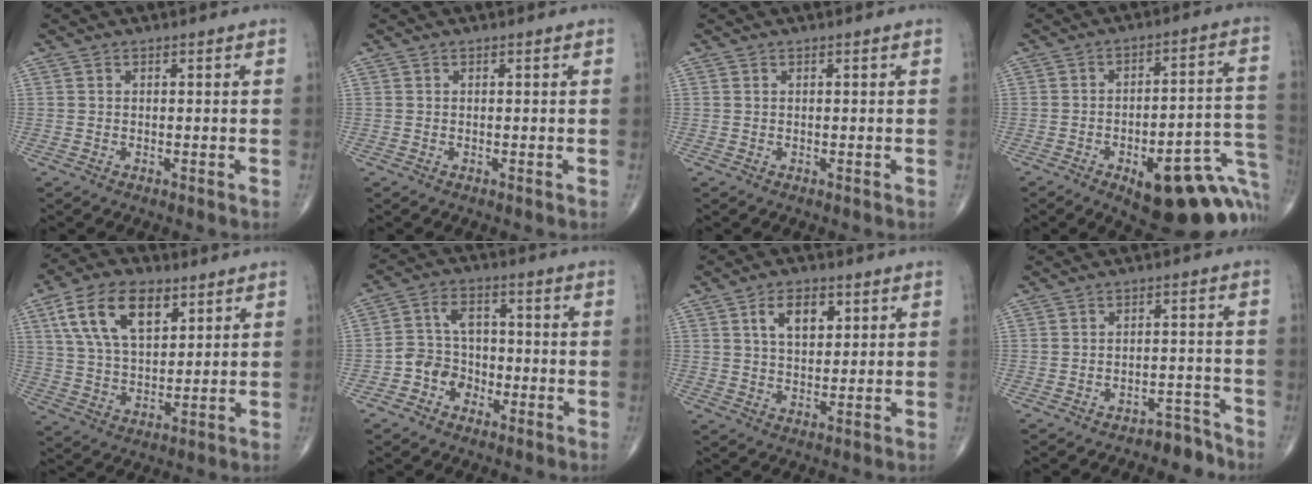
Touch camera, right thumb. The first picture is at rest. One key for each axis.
{"total": 0.0}
{"total": 0.0}
{"total": 23.5, "fx": -10.1, "fy": 9.0, "fz": 19.2, "tx": -0.168, "ty": 0.065, "tz": -0.118}
{"total": 14.9, "fx": 6.8, "fy": 8.2, "fz": 10.5, "tx": -0.174, "ty": -0.015, "tz": 0.127}
{"total": 7.5, "fx": -2.9, "fy": 6.3, "fz": 2.9, "tx": -0.026, "ty": 0.034, "tz": -0.059}
{"total": 7.1, "fx": 2.8, "fy": 4.2, "fz": 5.1, "tx": -0.067, "ty": -0.009, "tz": 0.049}
{"total": 5.7, "fx": -5.2, "fy": 2.5, "fz": 0.3, "tx": 0.015, "ty": 0.067, "tz": -0.072}